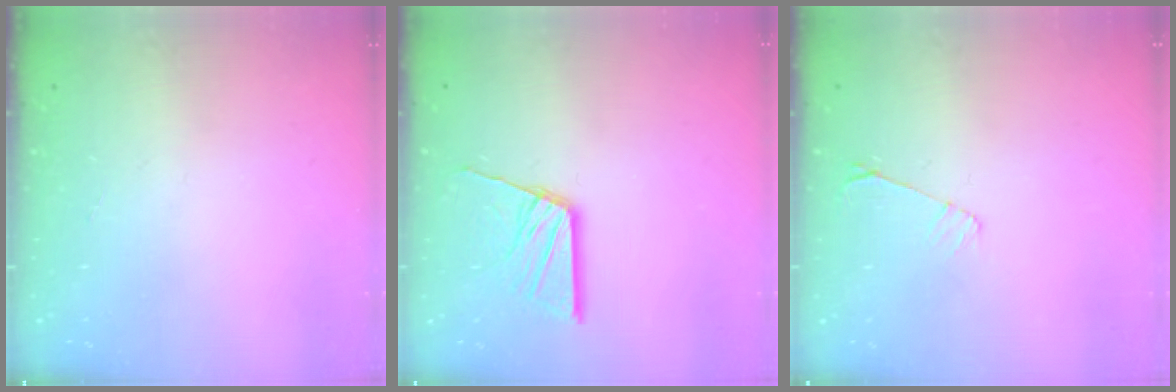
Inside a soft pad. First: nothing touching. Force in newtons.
{"total": 12.5, "press": 12.5, "slide": 1.3}
{"total": 5.4, "press": 5.4, "slide": 0.6}